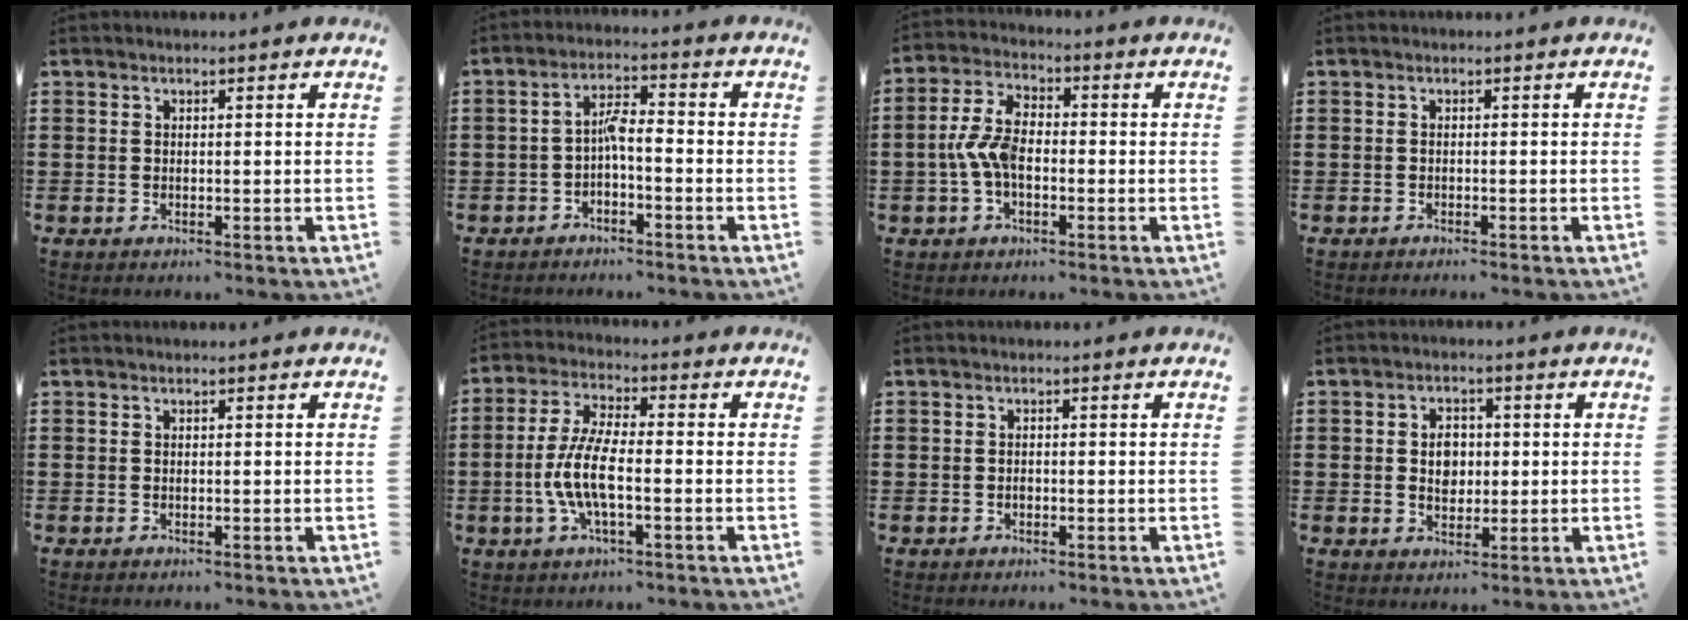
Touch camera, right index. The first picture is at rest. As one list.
[{"total": 3.4, "force": [-1.4, 1.0, 2.9], "torque": [-0.057, 0.012, -0.029]}, {"total": 6.2, "force": [-1.5, 3.4, 5.0], "torque": [-0.128, -0.003, -0.036]}, {"total": 0.7, "force": [-0.7, -0.1, 0.0], "torque": [-0.001, -0.001, -0.013]}, {"total": 0.0}, {"total": 7.7, "force": [-2.1, 2.4, 7.0], "torque": [-0.168, -0.011, -0.048]}, {"total": 0.7, "force": [-0.3, 0.7, 0.2], "torque": [-0.006, 0.001, -0.005]}, {"total": 3.9, "force": [0.2, 2.9, 2.7], "torque": [-0.052, 0.010, -0.002]}]